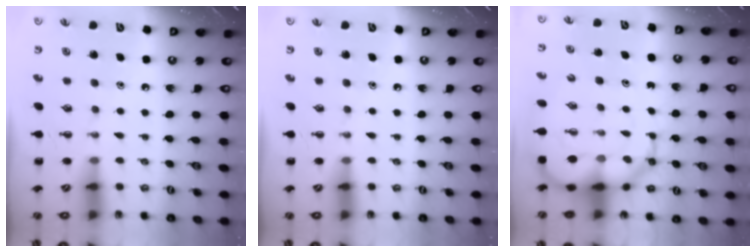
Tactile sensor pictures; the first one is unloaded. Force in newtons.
{"total": 0.0}
{"total": 12.5, "press": 12.0, "slide": 3.5}